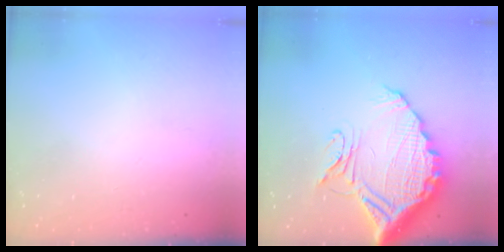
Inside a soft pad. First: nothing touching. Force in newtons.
{"total": 17.9, "press": 17.8, "slide": 1.5}